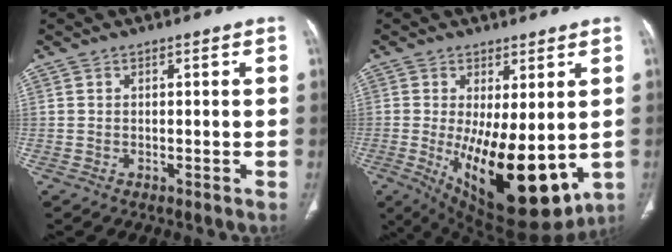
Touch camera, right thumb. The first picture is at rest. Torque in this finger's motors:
{"motor_torque": [1.21, 3.80, 0.66, 0.29, 0.66]}